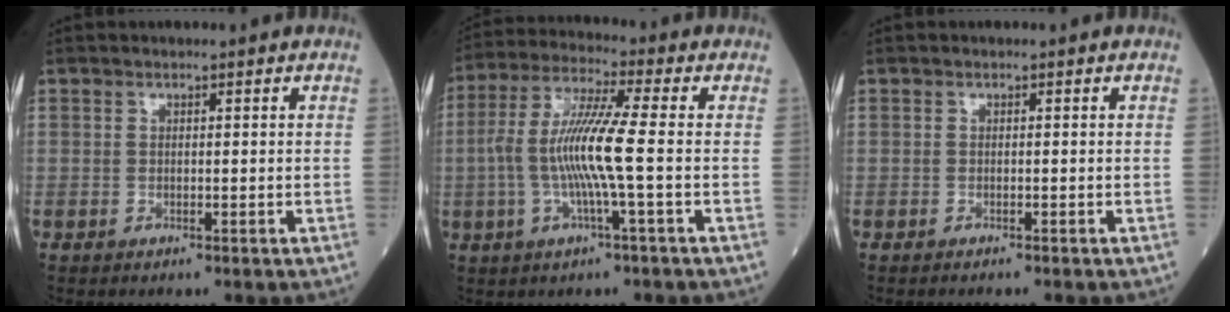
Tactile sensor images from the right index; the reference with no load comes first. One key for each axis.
{"total": 10.3, "fx": -1.3, "fy": -0.1, "fz": 10.2, "tx": -0.208, "ty": 0.010, "tz": -0.035}
{"total": 1.3, "fx": -1.2, "fy": 0.0, "fz": 0.4, "tx": -0.004, "ty": 0.000, "tz": -0.016}